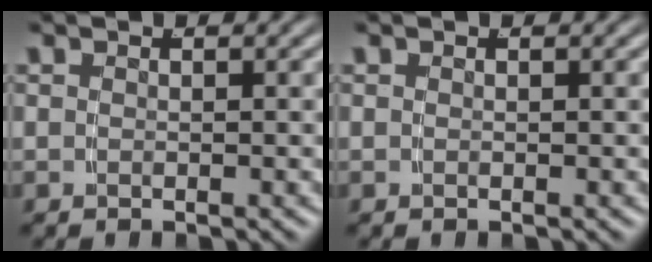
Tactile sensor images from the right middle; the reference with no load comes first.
{"total": 0.0}